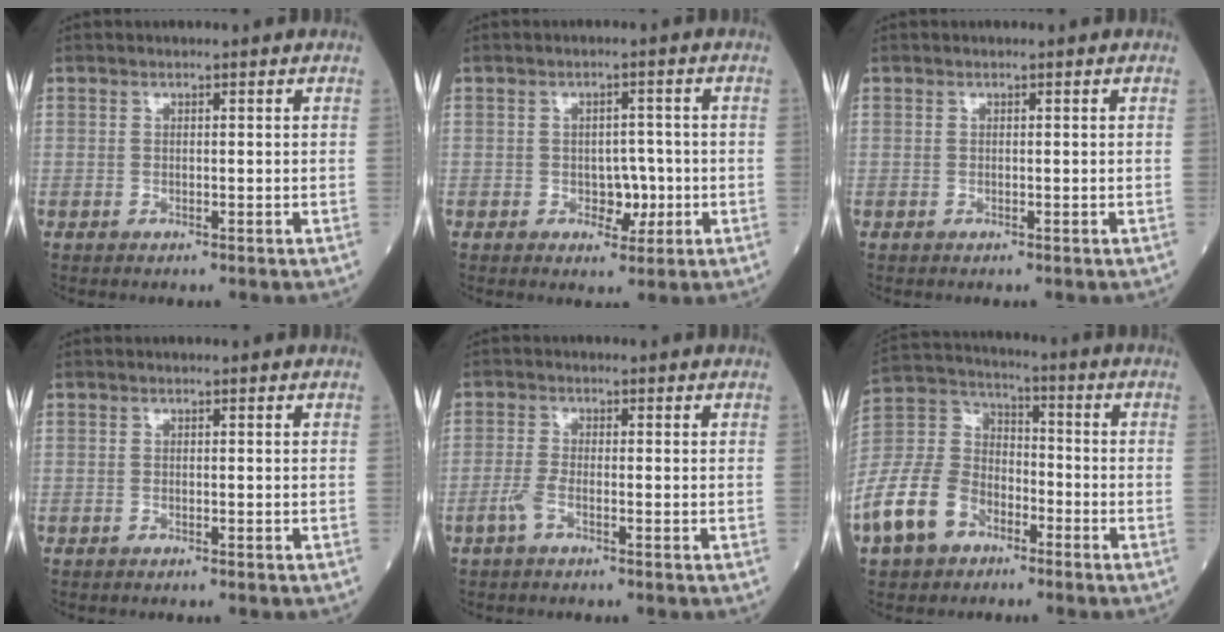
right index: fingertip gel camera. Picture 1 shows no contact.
{"total": 3.4, "force": [-0.7, 2.2, 2.5], "torque": [-0.025, 0.005, -0.002]}
{"total": 0.0}
{"total": 0.5, "force": [-0.5, 0.0, 0.2], "torque": [-0.005, -0.001, -0.009]}
{"total": 2.1, "force": [-1.1, 0.3, 1.7], "torque": [-0.042, -0.002, -0.029]}
{"total": 13.0, "force": [-7.2, 8.4, 6.8], "torque": [-0.178, 0.007, -0.143]}